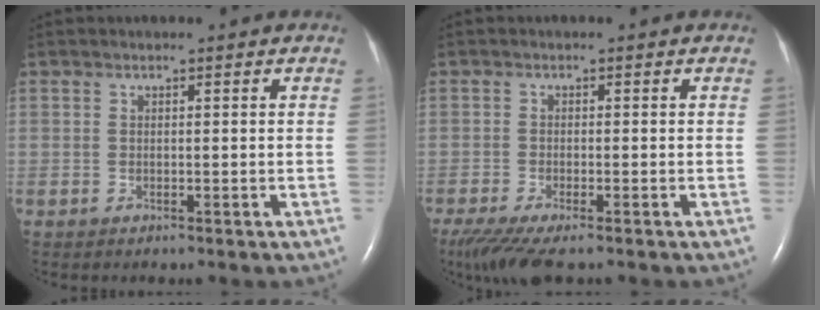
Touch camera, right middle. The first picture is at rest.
{"total": 6.7, "force": [-4.9, 1.0, 4.4], "torque": [-0.080, -0.020, -0.084]}